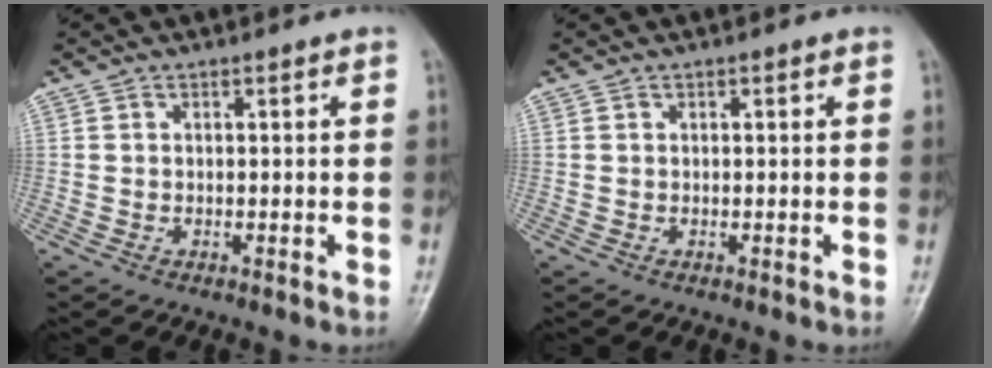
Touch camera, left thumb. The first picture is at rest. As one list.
[{"total": 0.0}]